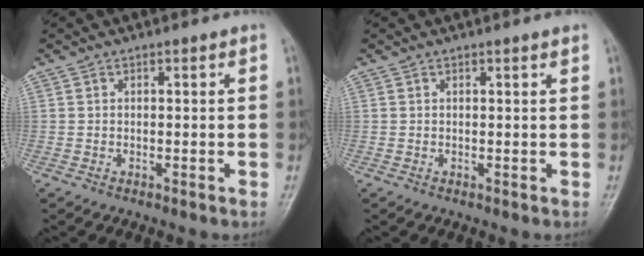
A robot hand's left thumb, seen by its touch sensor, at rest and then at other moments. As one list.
[{"total": 1.0, "force": [0.7, -0.2, 0.6], "torque": [-0.012, -0.001, 0.011]}]